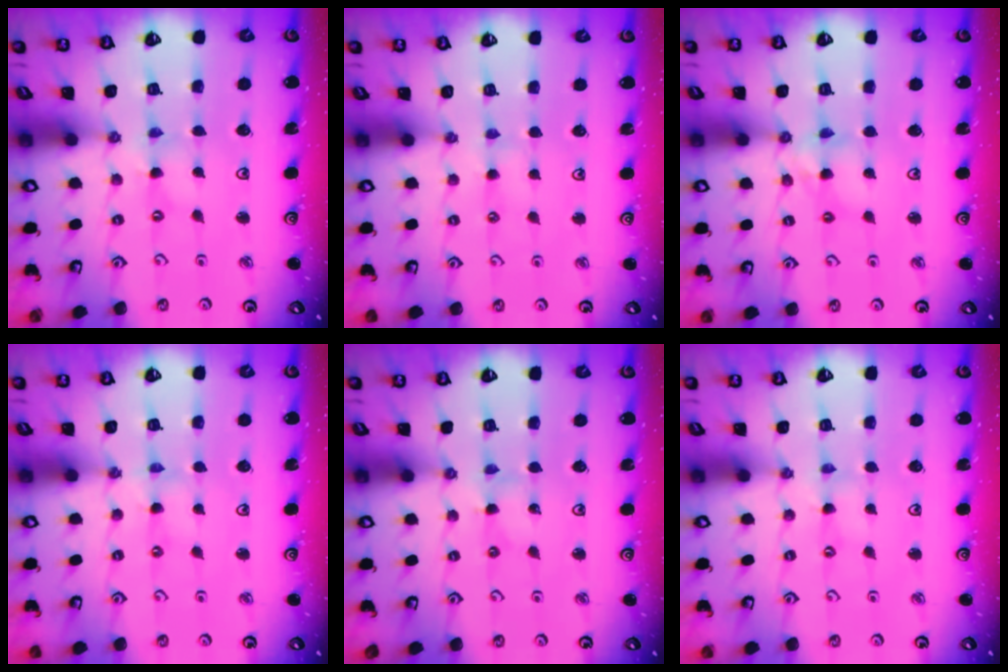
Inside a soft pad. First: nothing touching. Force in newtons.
{"total": 2.1, "press": 2.1, "slide": 0.3}
{"total": 6.0, "press": 6.0, "slide": 0.5}
{"total": 0.0}
{"total": 0.0}
{"total": 0.0}